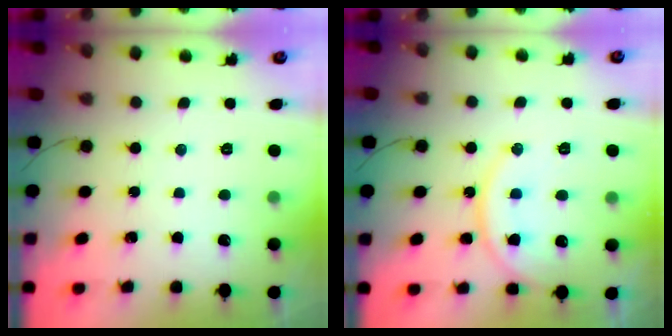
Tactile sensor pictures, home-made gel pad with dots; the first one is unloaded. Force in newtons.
{"total": 13.2, "press": 13.0, "slide": 1.8}